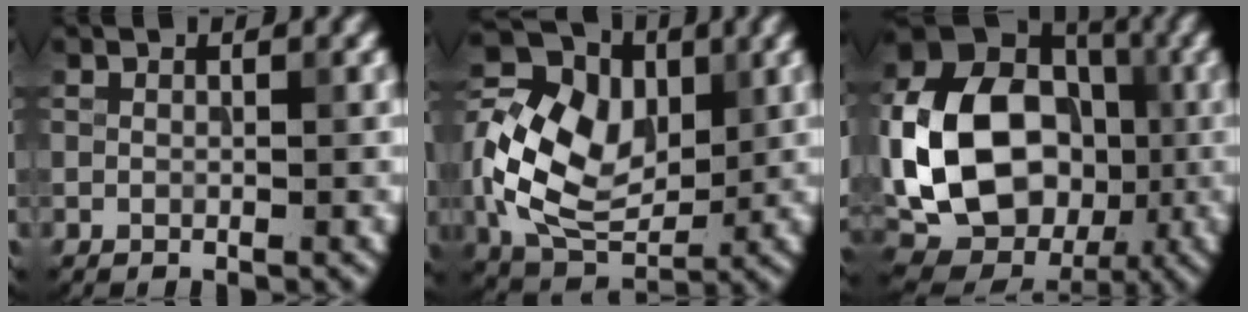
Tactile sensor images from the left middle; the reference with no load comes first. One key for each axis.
{"total": 12.3, "fx": 0.4, "fy": 8.9, "fz": 8.4, "tx": -0.176, "ty": 0.015, "tz": 0.013}
{"total": 14.5, "fx": -1.2, "fy": 11.3, "fz": 9.0, "tx": -0.187, "ty": 0.001, "tz": -0.013}